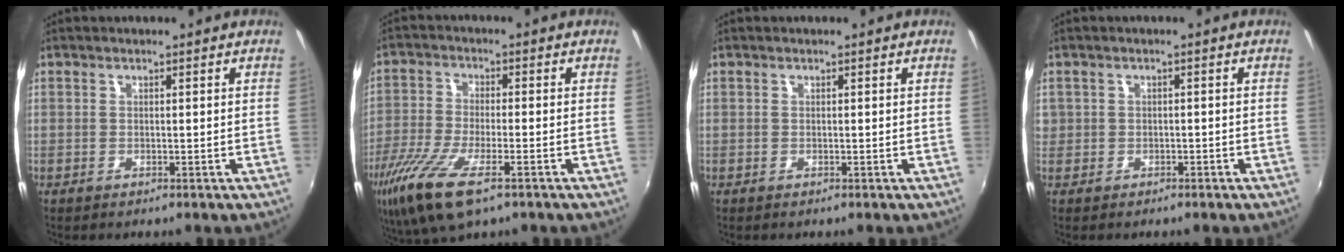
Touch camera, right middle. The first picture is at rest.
{"total": 13.3, "force": [-7.5, 3.9, 10.3], "torque": [-0.225, -0.043, -0.148]}
{"total": 0.0}
{"total": 2.0, "force": [-0.5, 1.9, 0.2], "torque": [-0.007, 0.002, -0.003]}